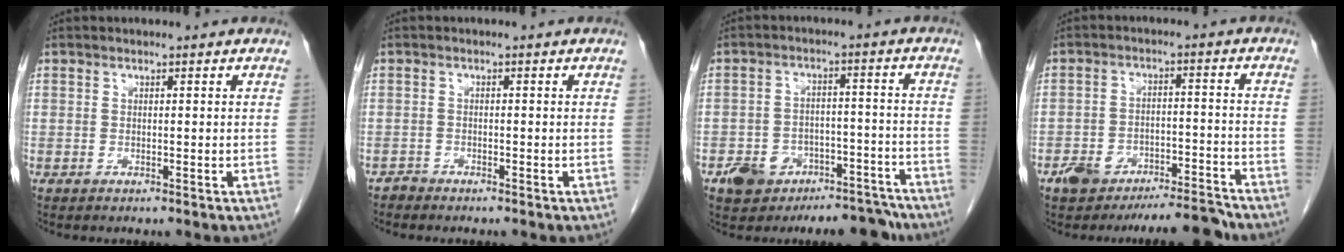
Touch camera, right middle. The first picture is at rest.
{"total": 0.9, "force": [-0.8, 0.2, -0.3], "torque": [0.003, -0.001, -0.018]}
{"total": 9.2, "force": [-7.0, 5.2, 2.8], "torque": [-0.022, 0.030, -0.102]}
{"total": 8.0, "force": [-7.0, 2.0, 3.2], "torque": [-0.042, 0.015, -0.112]}